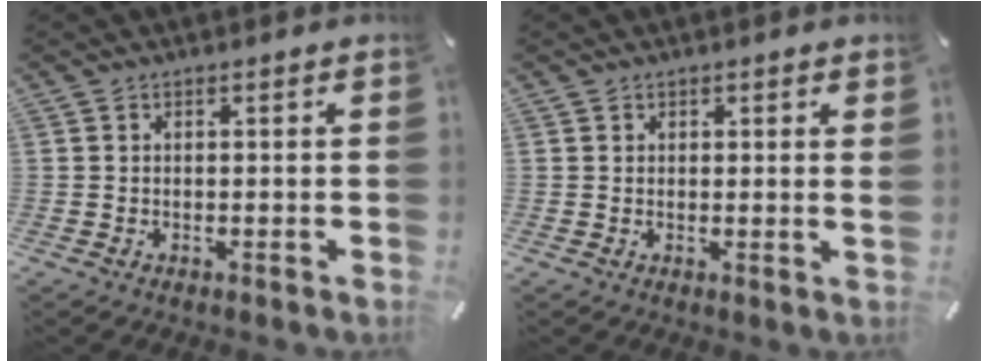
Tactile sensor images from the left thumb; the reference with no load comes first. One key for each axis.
{"total": 1.0, "fx": 0.7, "fy": 0.1, "fz": 0.7, "tx": -0.005, "ty": -0.003, "tz": 0.011}